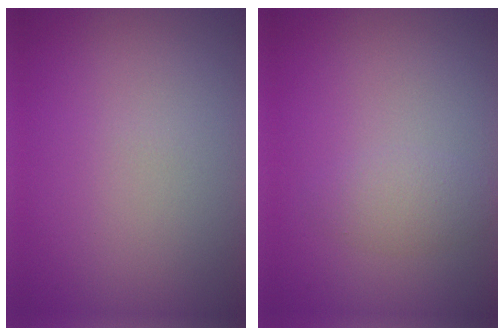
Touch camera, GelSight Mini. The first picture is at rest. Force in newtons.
{"total": 1.8, "press": 1.8, "slide": 0.2}